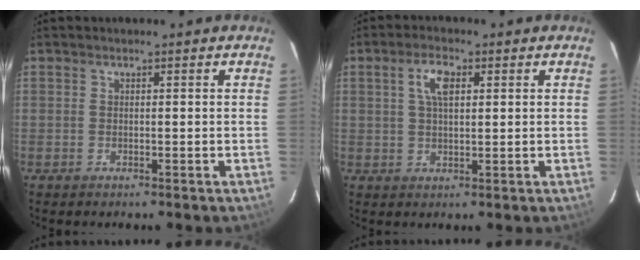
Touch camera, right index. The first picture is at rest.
{"total": 4.1, "force": [1.4, 1.5, 3.5], "torque": [-0.066, 0.009, 0.026]}